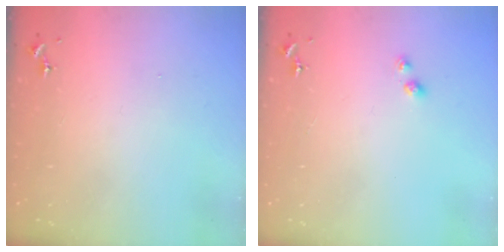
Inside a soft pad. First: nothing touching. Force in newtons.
{"total": 2.9, "press": 2.9, "slide": 0.5}